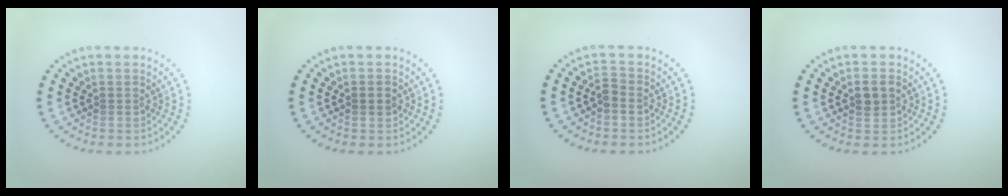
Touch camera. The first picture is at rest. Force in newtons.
{"total": 1.0, "press": 1.0, "slide": 0.1}
{"total": 1.0, "press": 0.9, "slide": 0.4}
{"total": 1.7, "press": 1.6, "slide": 0.3}